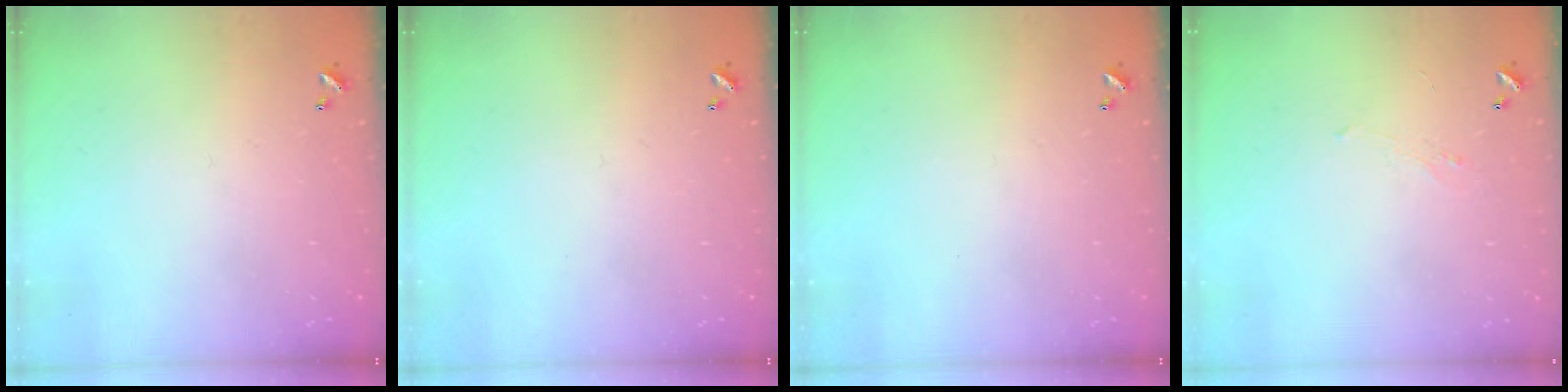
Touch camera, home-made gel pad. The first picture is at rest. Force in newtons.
{"total": 0.0}
{"total": 0.0}
{"total": 1.3, "press": 1.1, "slide": 0.7}